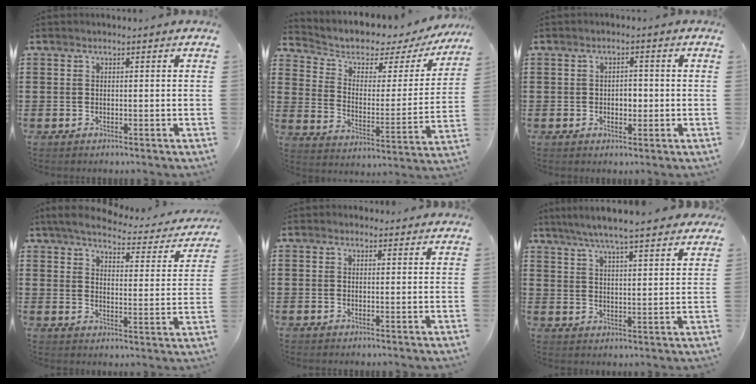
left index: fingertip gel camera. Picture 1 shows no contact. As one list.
[{"total": 3.9, "force": [3.1, 2.0, 1.2], "torque": [-0.047, -0.026, 0.045]}, {"total": 2.2, "force": [-0.4, 1.3, 1.7], "torque": [-0.026, 0.001, -0.012]}, {"total": 4.4, "force": [4.0, 0.4, 1.9], "torque": [-0.061, -0.028, 0.062]}, {"total": 1.1, "force": [0.9, 0.6, 0.2], "torque": [0.001, 0.002, 0.015]}, {"total": 6.0, "force": [5.5, 0.0, 2.5], "torque": [-0.068, -0.022, 0.095]}]